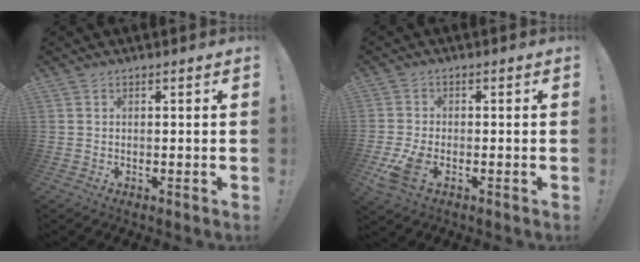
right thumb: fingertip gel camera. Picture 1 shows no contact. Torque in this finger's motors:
{"motor_torque": [1.36, 0.89, 0.57, -0.64, 0.01]}